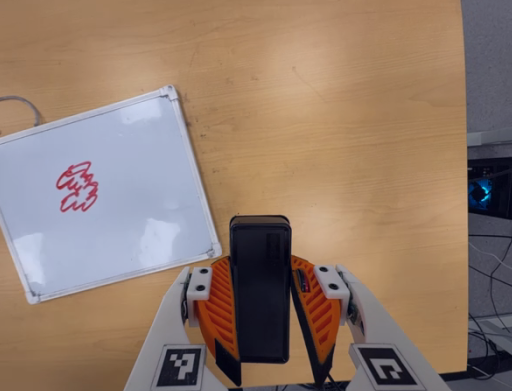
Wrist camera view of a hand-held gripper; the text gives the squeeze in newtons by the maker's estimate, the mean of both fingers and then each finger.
{"total": 8.6, "left": 6.6, "right": 10.7}